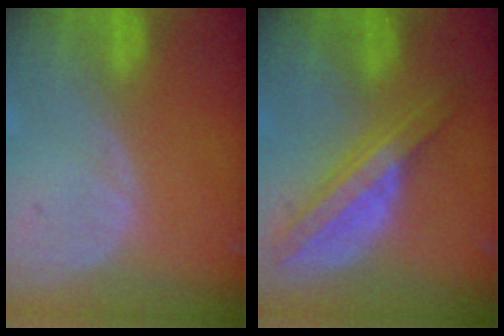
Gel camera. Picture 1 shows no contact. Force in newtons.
{"total": 8.2, "press": 8.2, "slide": 0.6}